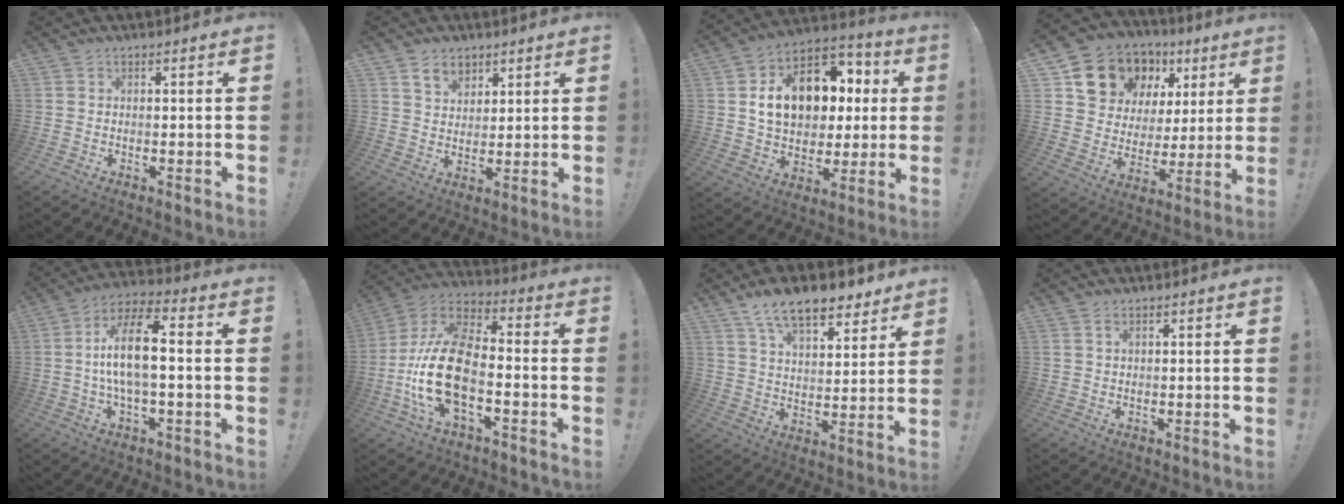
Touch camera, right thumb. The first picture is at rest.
{"total": 7.3, "force": [4.9, 4.7, 2.7], "torque": [-0.033, -0.025, 0.092]}
{"total": 18.0, "force": [4.0, 13.5, 11.2], "torque": [-0.160, 0.001, 0.092]}
{"total": 15.0, "force": [9.3, 10.5, 5.1], "torque": [-0.081, -0.058, 0.188]}
{"total": 13.3, "force": [0.0, 4.6, 12.5], "torque": [-0.220, 0.006, -0.008]}
{"total": 19.6, "force": [-5.3, 10.0, 16.1], "torque": [-0.330, 0.028, -0.086]}
{"total": 13.4, "force": [9.6, 5.9, 7.4], "torque": [-0.127, -0.048, 0.172]}
{"total": 1.4, "force": [0.7, 0.6, 1.1], "torque": [-0.015, -0.001, 0.011]}